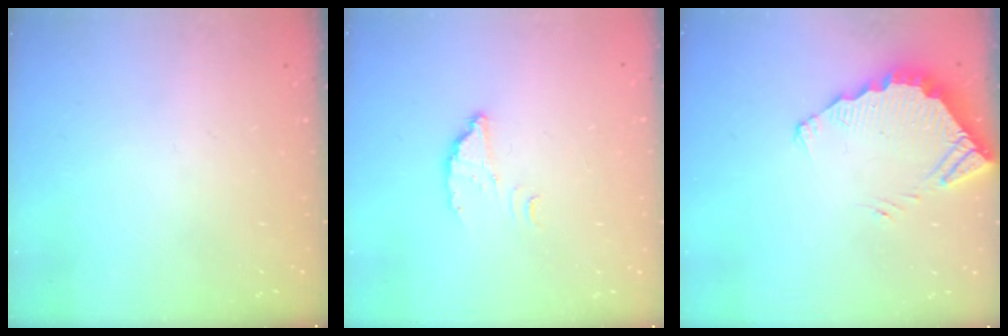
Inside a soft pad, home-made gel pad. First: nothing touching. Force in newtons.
{"total": 2.4, "press": 2.4, "slide": 0.2}
{"total": 4.0, "press": 3.9, "slide": 0.3}